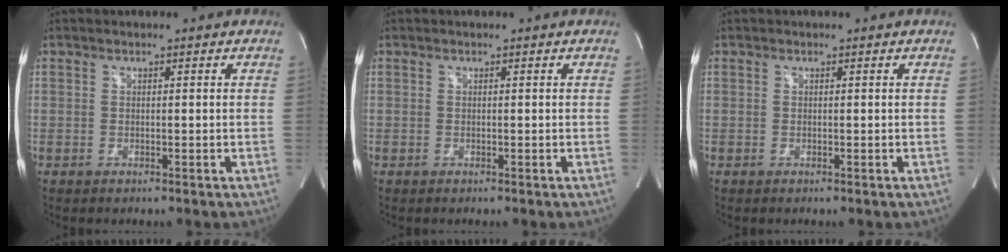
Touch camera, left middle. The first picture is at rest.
{"total": 0.0}
{"total": 0.0}